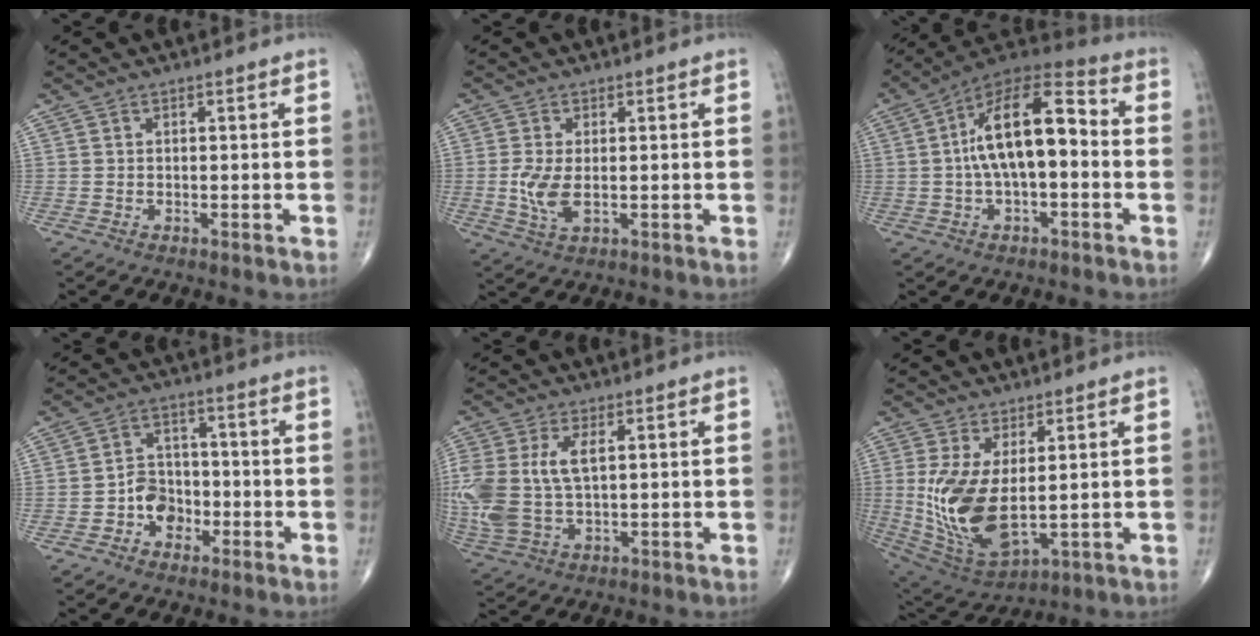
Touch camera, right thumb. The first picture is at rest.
{"total": 5.5, "force": [-0.4, 2.8, 4.8], "torque": [-0.111, -0.011, -0.004]}
{"total": 16.1, "force": [0.1, 7.3, 14.3], "torque": [-0.238, 0.047, -0.009]}
{"total": 6.5, "force": [-2.4, 5.2, 2.9], "torque": [-0.016, 0.031, -0.048]}
{"total": 14.3, "force": [1.9, 8.0, 11.7], "torque": [-0.297, 0.000, 0.046]}
{"total": 14.3, "force": [0.8, 6.8, 12.6], "torque": [-0.255, -0.022, 0.042]}